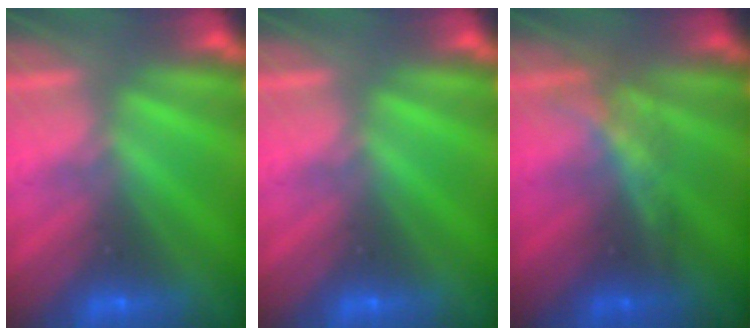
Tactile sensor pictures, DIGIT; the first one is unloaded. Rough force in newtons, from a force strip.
{"total": 0.0}
{"total": 1.7}